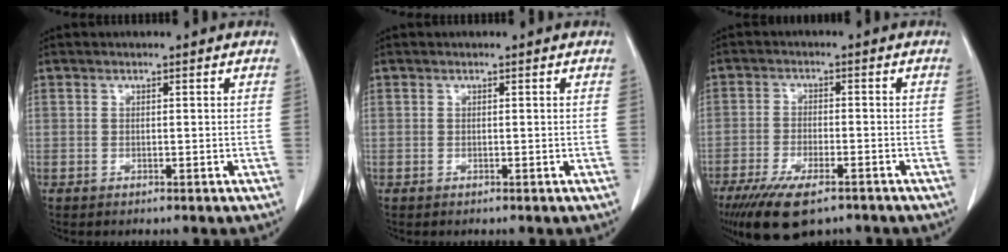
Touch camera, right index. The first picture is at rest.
{"total": 0.0}
{"total": 10.4, "force": [-7.3, 3.1, 6.7], "torque": [-0.116, -0.018, -0.120]}